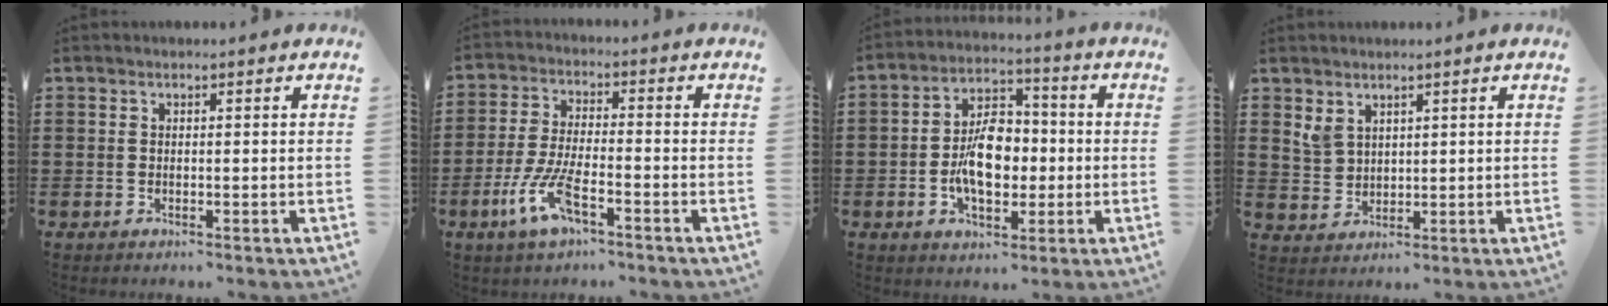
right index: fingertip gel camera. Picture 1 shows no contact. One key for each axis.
{"total": 8.1, "fx": -3.9, "fy": 2.2, "fz": 6.7, "tx": -0.154, "ty": -0.012, "tz": -0.076}
{"total": 9.2, "fx": -1.2, "fy": 5.4, "fz": 7.3, "tx": -0.136, "ty": 0.002, "tz": -0.026}
{"total": 3.3, "fx": 2.1, "fy": 2.2, "fz": 1.2, "tx": -0.031, "ty": 0.009, "tz": 0.041}